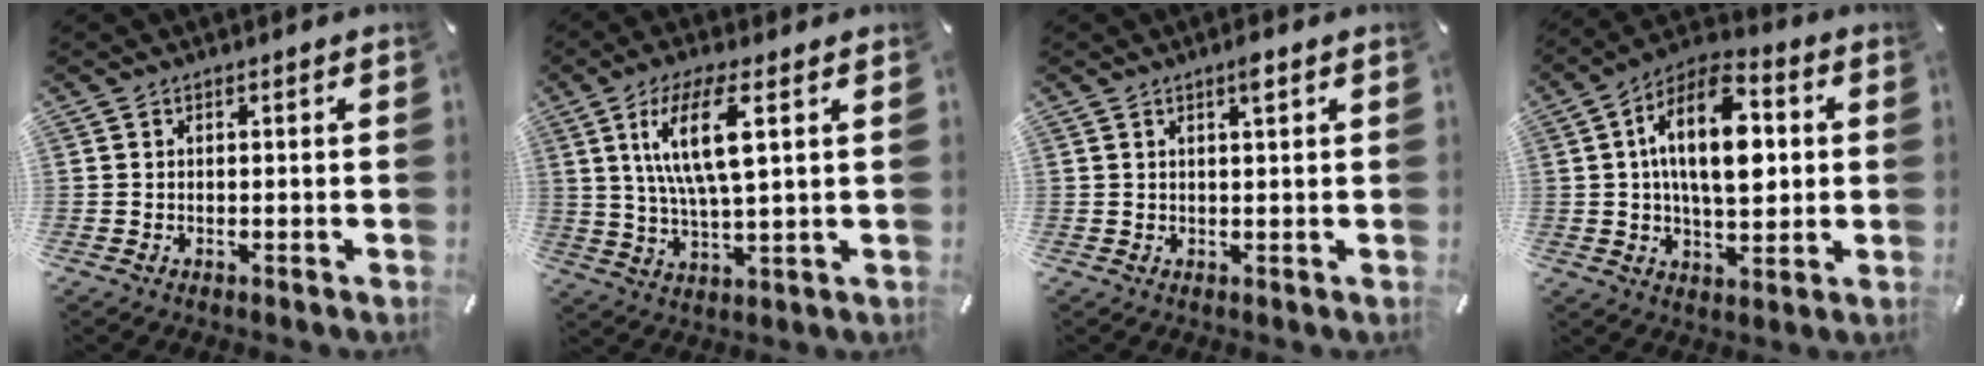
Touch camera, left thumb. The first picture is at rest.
{"total": 12.4, "force": [4.5, 3.4, 11.1], "torque": [-0.232, -0.001, 0.069]}
{"total": 2.2, "force": [1.2, 0.2, 1.9], "torque": [-0.040, 0.002, 0.020]}
{"total": 17.2, "force": [2.8, 9.5, 14.1], "torque": [-0.250, -0.008, 0.042]}